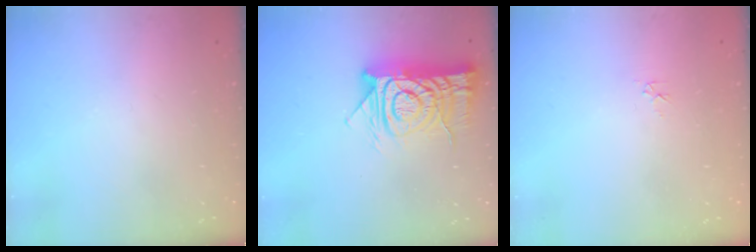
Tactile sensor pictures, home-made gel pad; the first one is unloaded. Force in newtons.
{"total": 16.8, "press": 16.8, "slide": 1.7}
{"total": 3.6, "press": 3.6, "slide": 0.4}